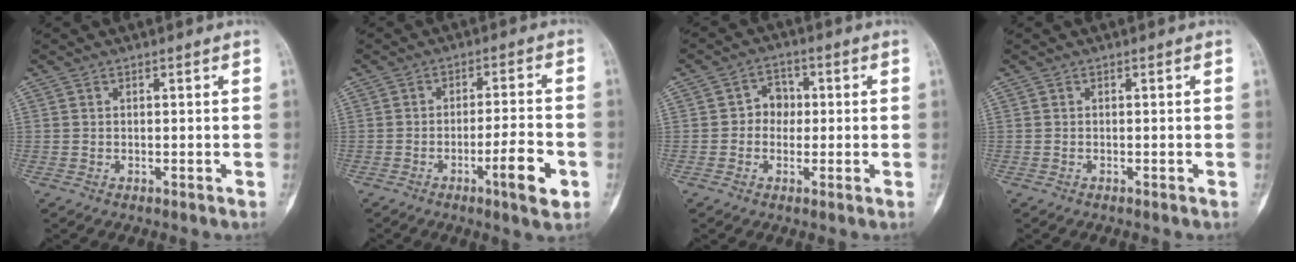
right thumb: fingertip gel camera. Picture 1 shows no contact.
{"total": 7.9, "force": [-3.3, 1.3, 7.1], "torque": [-0.108, 0.015, -0.047]}
{"total": 4.5, "force": [0.0, 3.9, 2.2], "torque": [-0.003, 0.012, -0.011]}
{"total": 0.0}